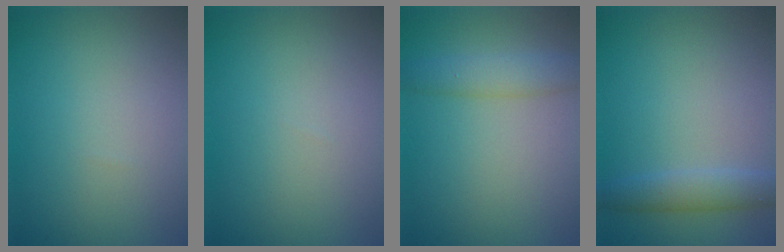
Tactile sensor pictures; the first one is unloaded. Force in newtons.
{"total": 0.0}
{"total": 2.8, "press": 2.8, "slide": 0.1}
{"total": 2.6, "press": 2.6, "slide": 0.0}